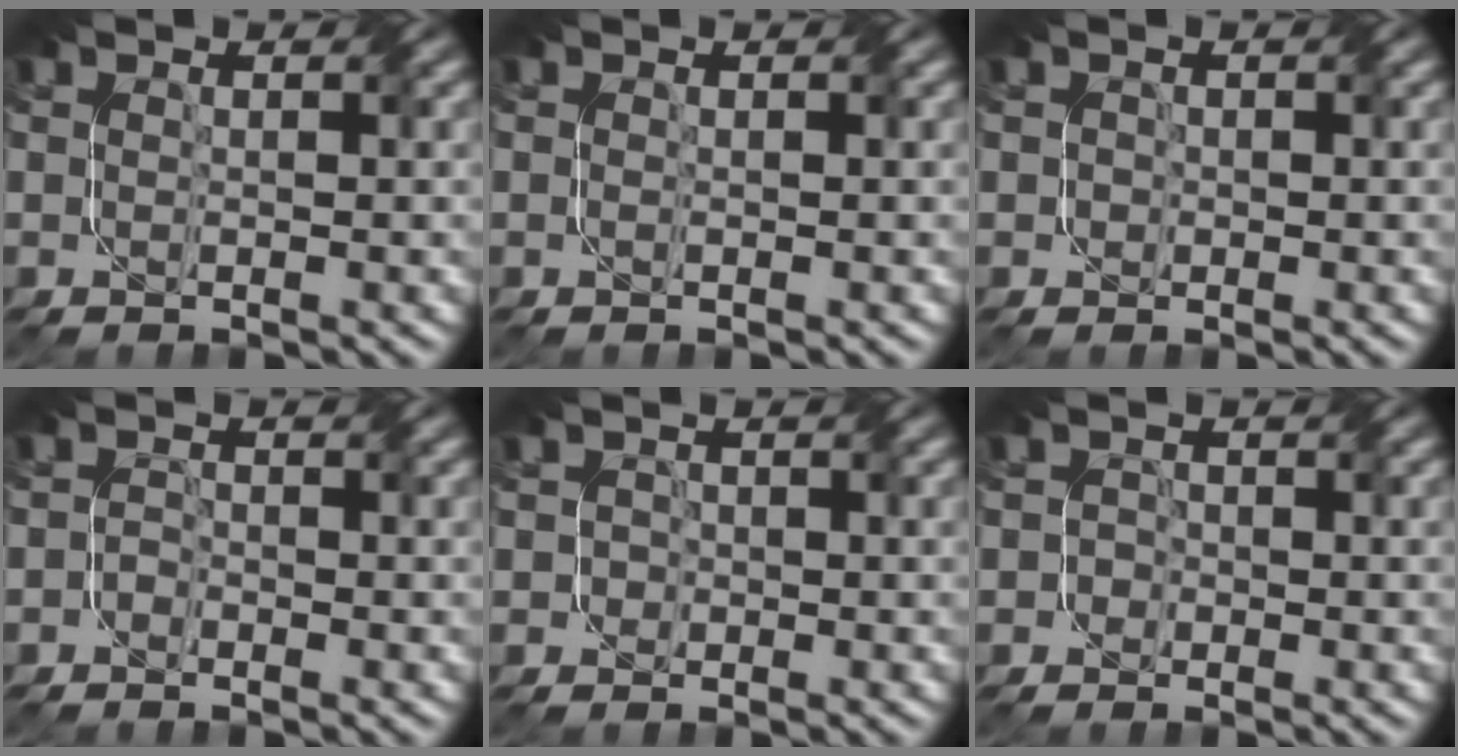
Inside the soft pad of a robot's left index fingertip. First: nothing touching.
{"total": 0.0}
{"total": 0.5, "force": [-0.1, 0.5, 0.0], "torque": [0.002, 0.005, -0.003]}
{"total": 1.1, "force": [-1.1, -0.1, -0.2], "torque": [0.007, 0.005, -0.024]}
{"total": 0.9, "force": [-0.4, 0.8, -0.1], "torque": [0.011, 0.007, -0.009]}
{"total": 1.1, "force": [-0.7, 0.7, -0.2], "torque": [0.020, 0.010, -0.016]}